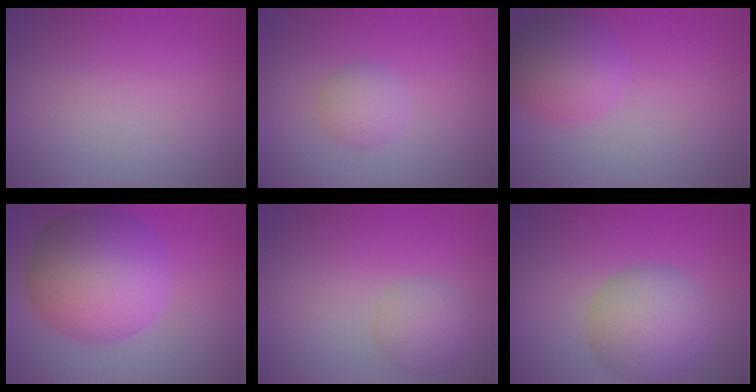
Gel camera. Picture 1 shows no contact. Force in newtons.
{"total": 1.9, "press": 1.9, "slide": 0.1}
{"total": 4.3, "press": 4.3, "slide": 0.2}
{"total": 10.5, "press": 10.5, "slide": 0.2}
{"total": 2.8, "press": 2.8, "slide": 0.1}
{"total": 6.6, "press": 6.5, "slide": 0.3}